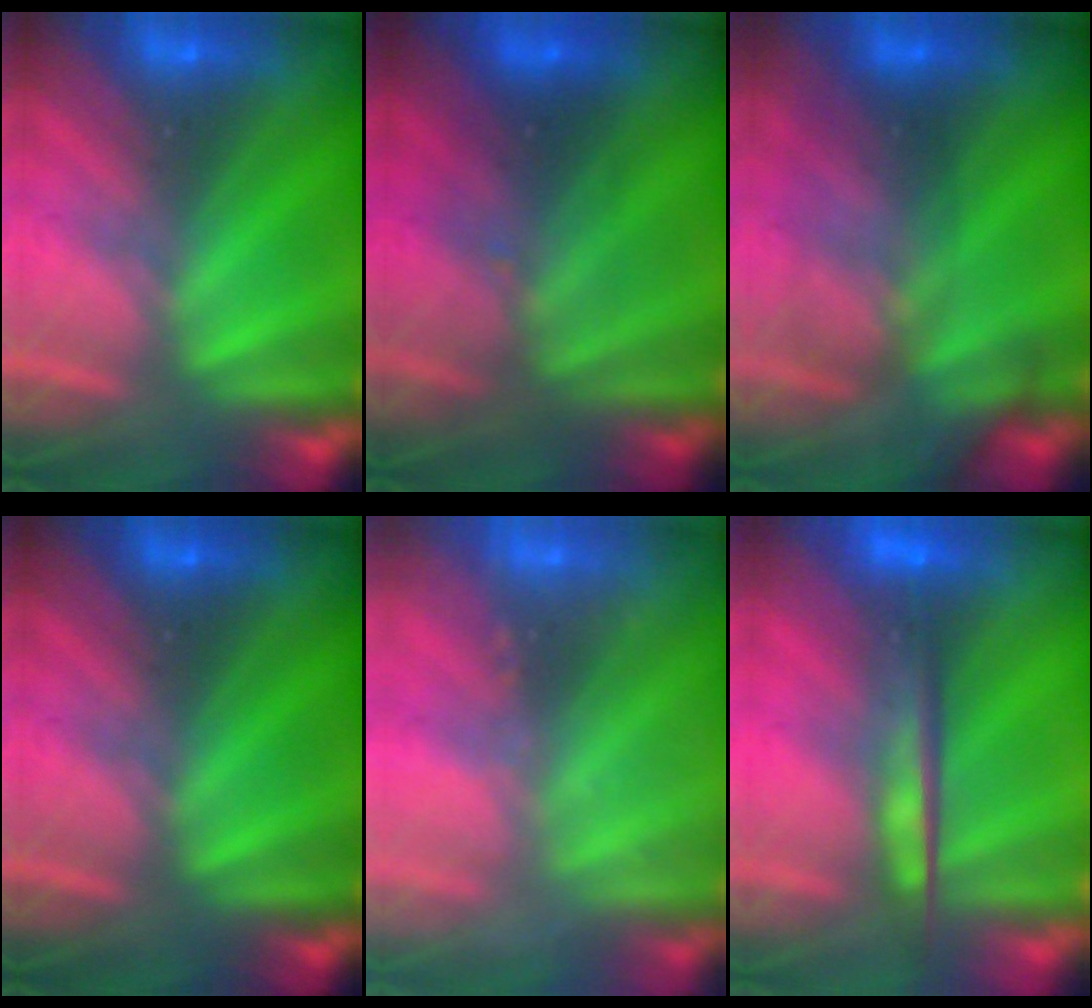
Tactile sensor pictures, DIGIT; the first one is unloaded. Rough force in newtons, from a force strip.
{"total": 2.3}
{"total": 2.7}
{"total": 0.0}
{"total": 2.4}
{"total": 5.9}